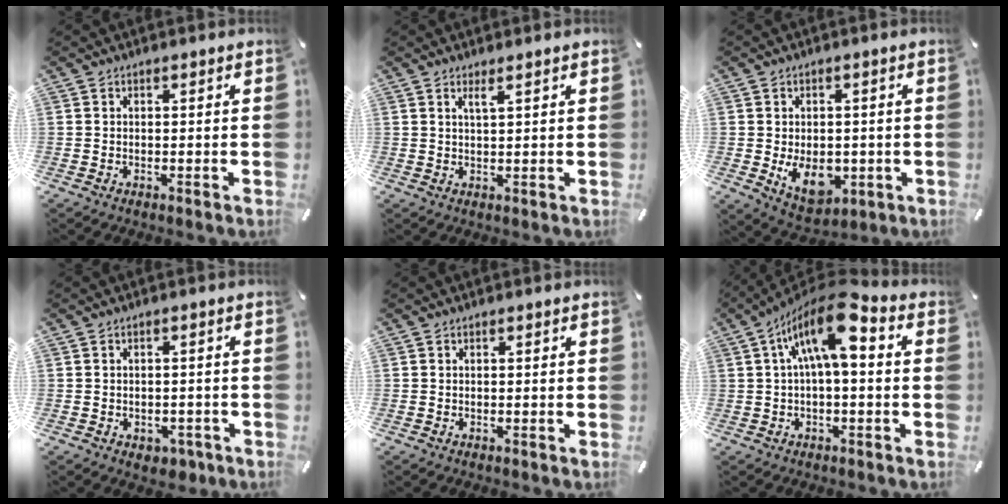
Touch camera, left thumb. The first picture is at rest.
{"total": 2.2, "force": [1.5, 0.0, 1.6], "torque": [-0.033, -0.002, 0.026]}
{"total": 9.8, "force": [-2.3, 6.8, 6.7], "torque": [-0.096, -0.010, -0.039]}
{"total": 3.2, "force": [-1.5, 2.3, 1.7], "torque": [-0.026, 0.008, -0.026]}
{"total": 0.0}
{"total": 13.1, "force": [3.6, 5.2, 11.5], "torque": [-0.195, -0.015, 0.061]}